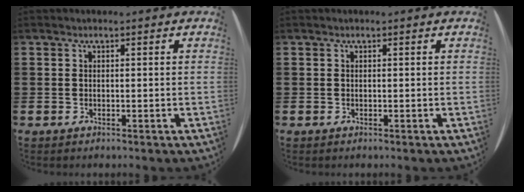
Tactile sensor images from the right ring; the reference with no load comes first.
{"total": 0.0}